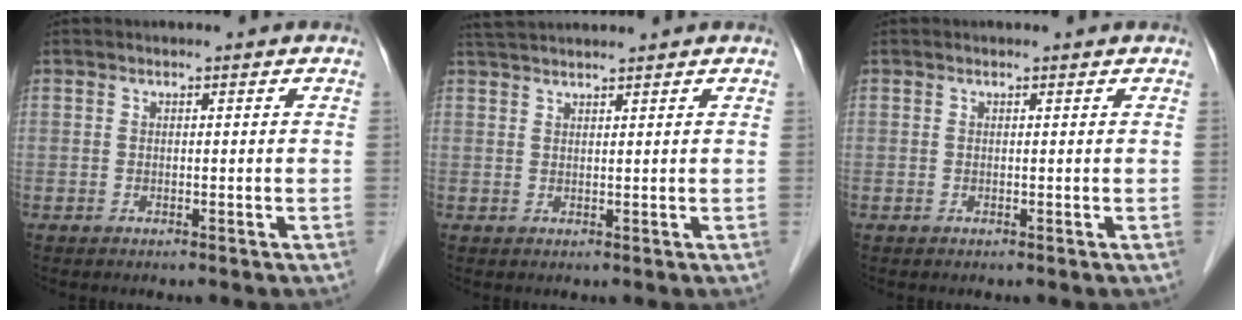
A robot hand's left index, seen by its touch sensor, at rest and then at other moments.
{"total": 6.1, "force": [5.7, -0.3, 2.3], "torque": [-0.039, 0.036, 0.098]}
{"total": 0.5, "force": [0.5, 0.0, 0.1], "torque": [-0.005, -0.001, 0.006]}